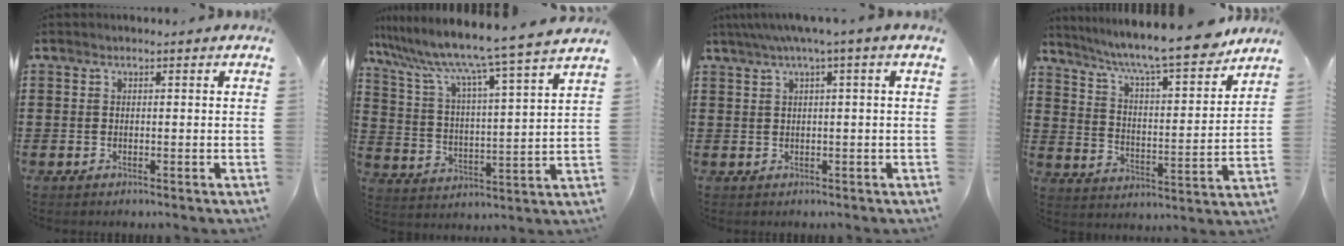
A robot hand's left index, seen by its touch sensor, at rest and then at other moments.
{"total": 7.9, "force": [6.9, -1.2, 3.7], "torque": [-0.103, -0.060, 0.105]}
{"total": 2.3, "force": [0.5, -0.3, 2.3], "torque": [-0.041, -0.005, 0.007]}
{"total": 9.6, "force": [8.3, 0.5, 4.8], "torque": [-0.115, -0.053, 0.137]}